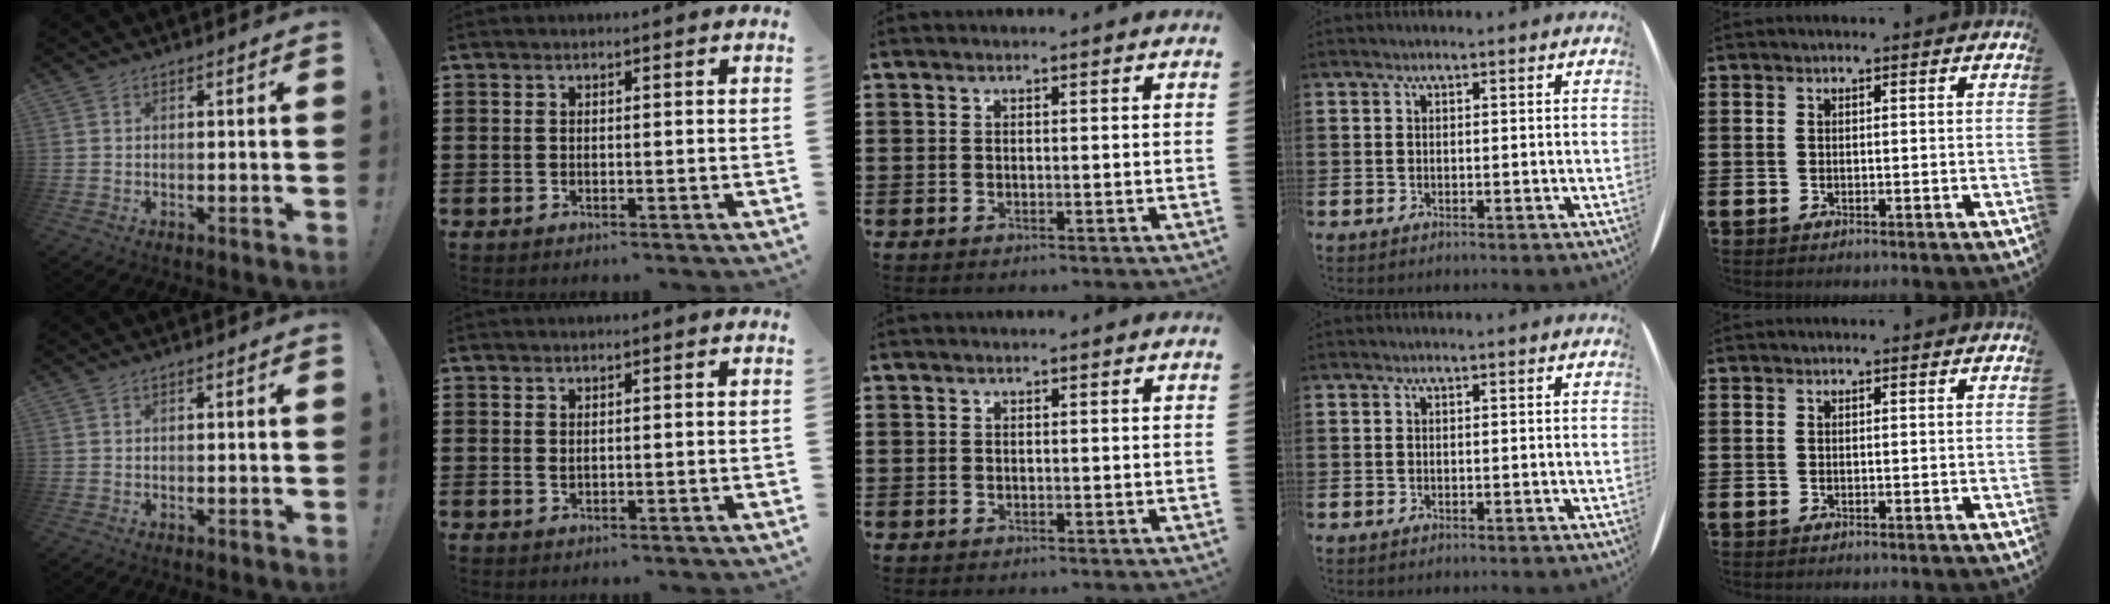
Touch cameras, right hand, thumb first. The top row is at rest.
{"index": {"total": 1.1, "force": [0.9, 0.3, 0.7], "torque": [-0.014, 0.002, 0.016]}}